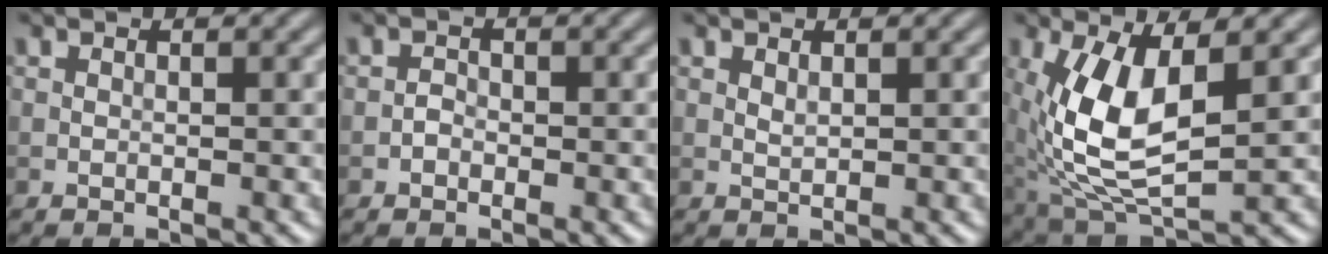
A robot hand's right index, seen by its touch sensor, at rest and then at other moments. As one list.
[{"total": 0.8, "force": [-0.5, 0.7, 0.2], "torque": [-0.002, 0.002, -0.010]}, {"total": 0.6, "force": [0.4, 0.3, 0.4], "torque": [-0.012, -0.002, 0.009]}, {"total": 8.9, "force": [0.9, 4.1, 7.8], "torque": [-0.173, -0.009, 0.021]}]